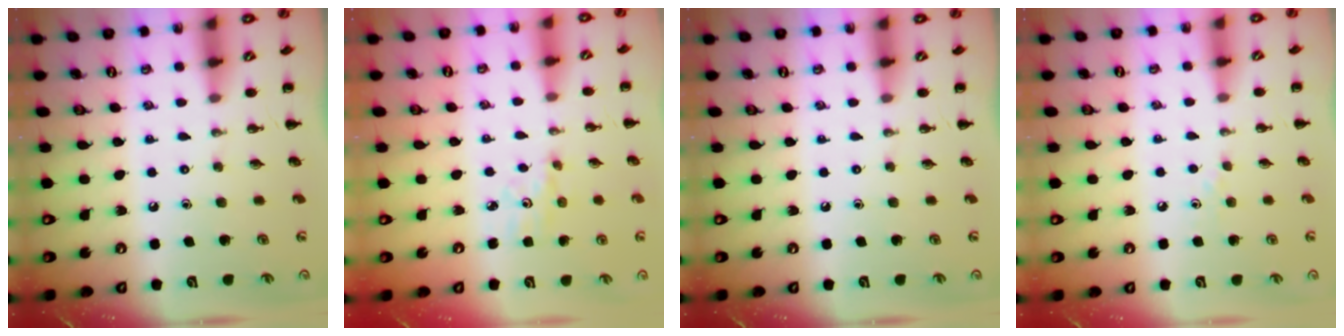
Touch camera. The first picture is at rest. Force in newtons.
{"total": 3.4, "press": 3.2, "slide": 1.1}
{"total": 0.0}
{"total": 2.7, "press": 2.5, "slide": 1.0}